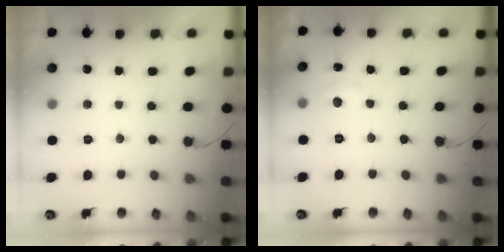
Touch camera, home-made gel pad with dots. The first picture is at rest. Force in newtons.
{"total": 5.8, "press": 5.8, "slide": 0.8}